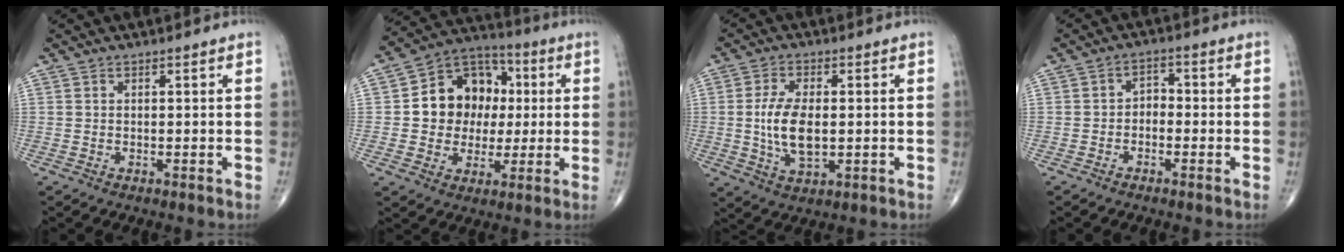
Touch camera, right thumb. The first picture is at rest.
{"total": 14.8, "force": [1.2, 12.1, 8.3], "torque": [-0.076, 0.022, 0.016]}
{"total": 9.0, "force": [-0.3, 4.5, 7.8], "torque": [-0.151, -0.008, -0.003]}
{"total": 2.9, "force": [-1.1, 2.1, 1.7], "torque": [-0.010, 0.023, -0.031]}